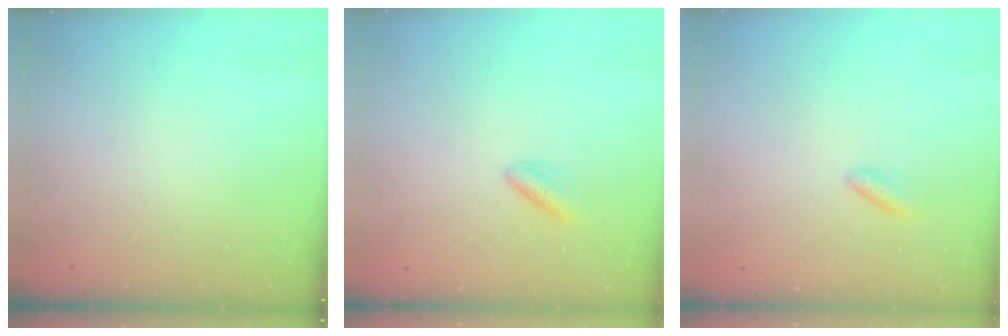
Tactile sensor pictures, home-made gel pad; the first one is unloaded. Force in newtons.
{"total": 2.8, "press": 2.4, "slide": 1.4}
{"total": 2.0, "press": 1.8, "slide": 1.0}